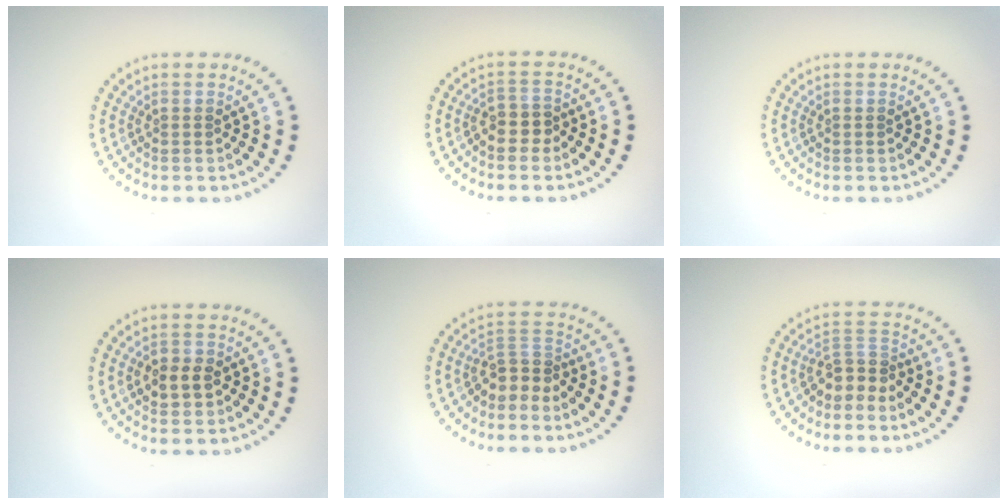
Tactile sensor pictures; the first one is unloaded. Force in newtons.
{"total": 1.8, "press": 1.5, "slide": 1.1}
{"total": 0.0}
{"total": 2.4, "press": 2.4, "slide": 0.3}
{"total": 2.6, "press": 1.8, "slide": 1.8}
{"total": 2.6, "press": 1.8, "slide": 1.8}